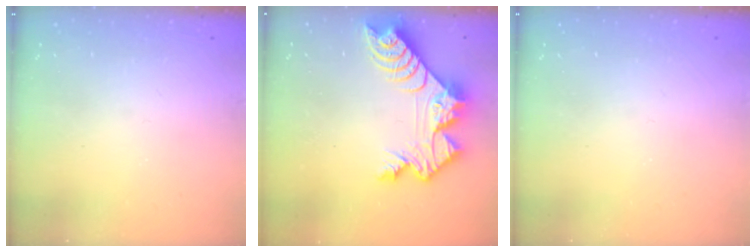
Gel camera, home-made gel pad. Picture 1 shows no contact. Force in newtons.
{"total": 11.8, "press": 11.7, "slide": 0.8}
{"total": 0.0}